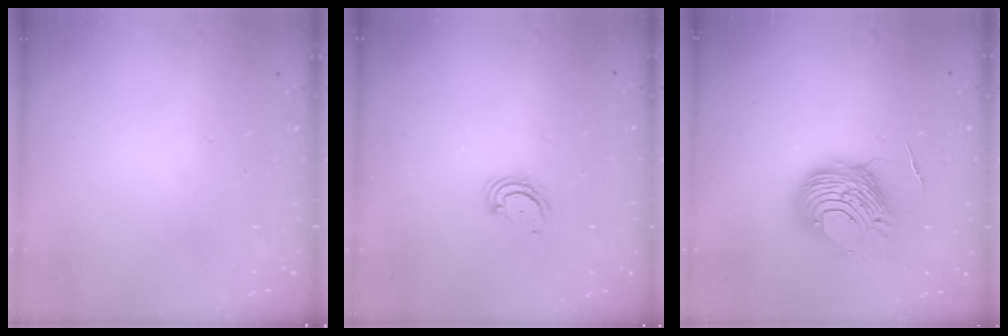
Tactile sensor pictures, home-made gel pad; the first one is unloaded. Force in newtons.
{"total": 3.5, "press": 3.4, "slide": 0.4}
{"total": 9.6, "press": 9.6, "slide": 0.8}